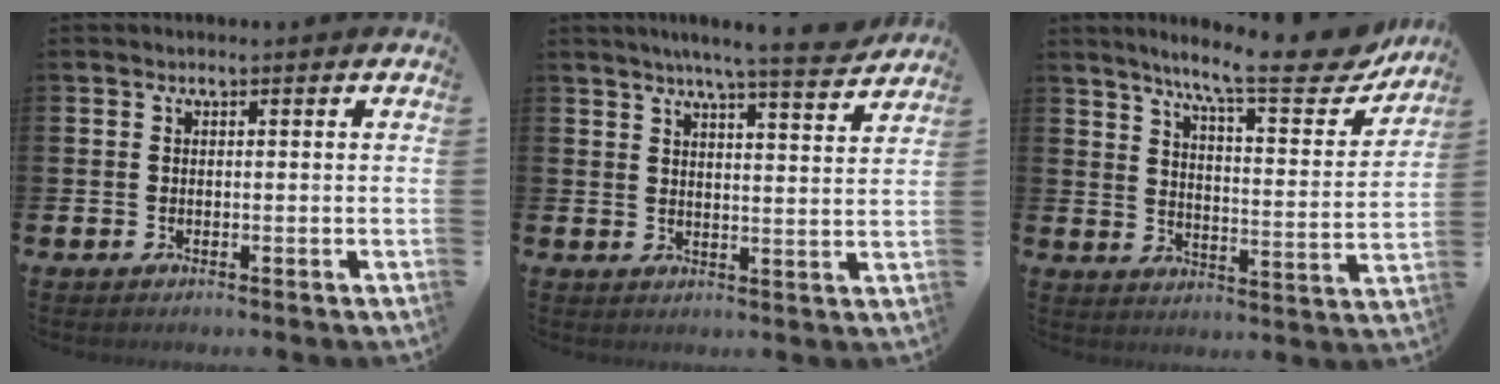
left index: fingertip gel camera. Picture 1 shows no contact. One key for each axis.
{"total": 6.5, "fx": 6.1, "fy": -0.6, "fz": 2.4, "tx": -0.052, "ty": -0.032, "tz": 0.104}
{"total": 11.8, "fx": 9.6, "fy": 1.5, "fz": 6.7, "tx": -0.124, "ty": -0.058, "tz": 0.154}